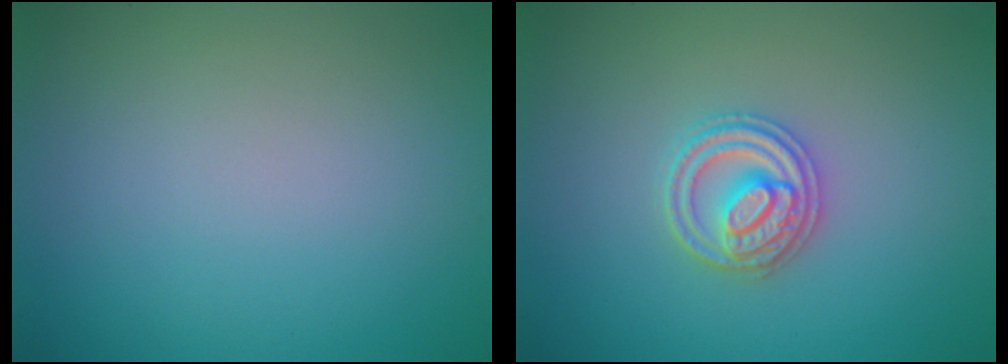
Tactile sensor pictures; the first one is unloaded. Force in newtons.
{"total": 3.0, "press": 3.0, "slide": 0.4}